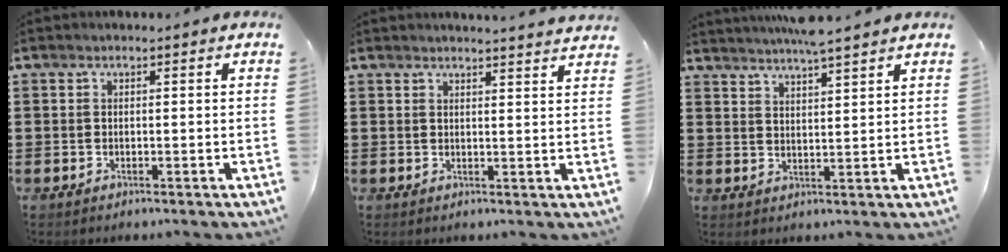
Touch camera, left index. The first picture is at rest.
{"total": 2.4, "force": [2.3, -0.5, 0.2], "torque": [-0.009, -0.008, 0.044]}
{"total": 4.0, "force": [3.8, -0.3, 1.1], "torque": [-0.033, -0.011, 0.069]}